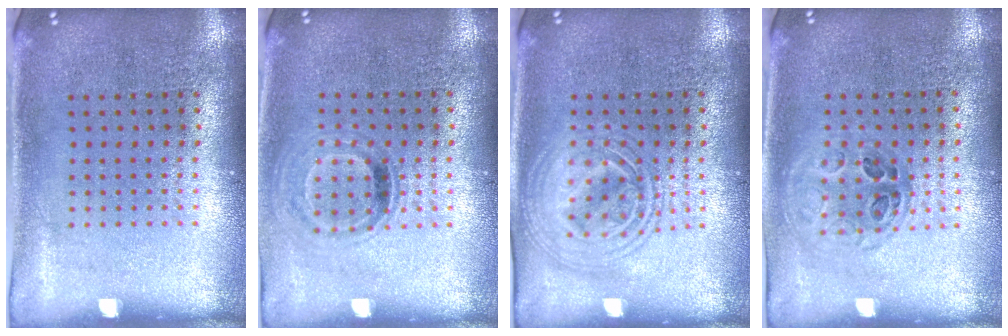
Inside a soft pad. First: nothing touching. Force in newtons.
{"total": 0.9, "press": 0.8, "slide": 0.5}
{"total": 2.4, "press": 2.4, "slide": 0.2}
{"total": 1.0, "press": 1.0, "slide": 0.4}